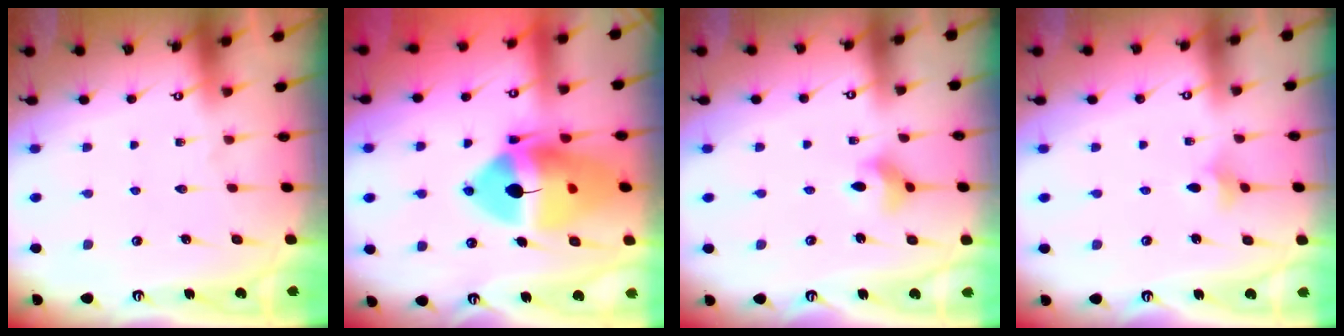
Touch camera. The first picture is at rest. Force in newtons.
{"total": 19.6, "press": 19.5, "slide": 2.7}
{"total": 5.1, "press": 5.0, "slide": 1.3}
{"total": 3.4, "press": 3.3, "slide": 0.8}